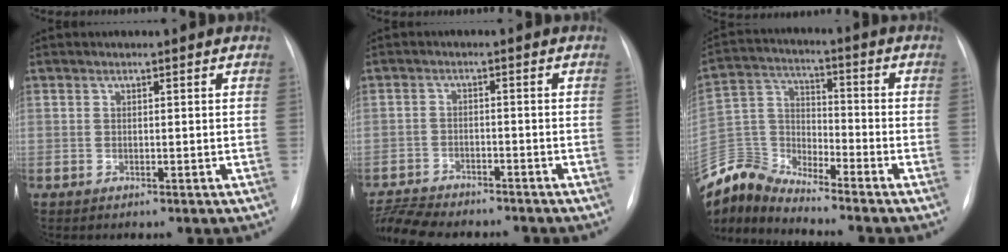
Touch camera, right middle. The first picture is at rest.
{"total": 11.1, "force": [-10.1, 2.4, 3.8], "torque": [-0.077, 0.001, -0.156]}
{"total": 10.4, "force": [-10.4, 0.2, 0.3], "torque": [-0.022, 0.034, -0.210]}